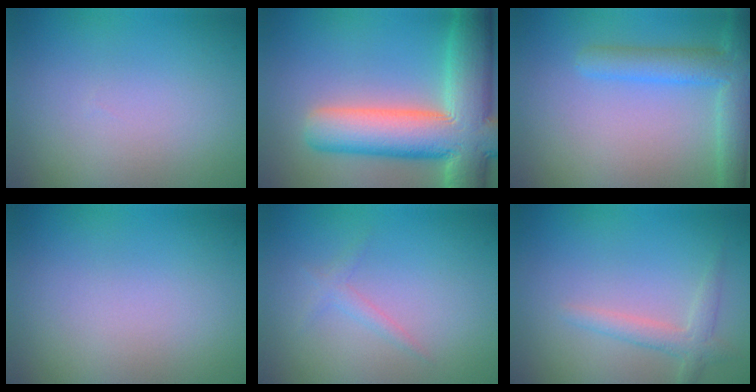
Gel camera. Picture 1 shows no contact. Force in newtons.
{"total": 11.8, "press": 11.8, "slide": 0.9}
{"total": 4.9, "press": 4.9, "slide": 0.3}
{"total": 0.0}
{"total": 1.1, "press": 1.1, "slide": 0.0}
{"total": 2.0, "press": 2.0, "slide": 0.2}